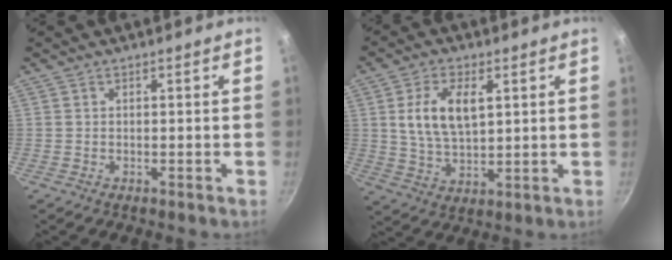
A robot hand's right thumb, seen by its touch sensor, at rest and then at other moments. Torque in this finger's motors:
{"motor_torque": [-0.48, 0.94, 0.08, 0.31, 0.31]}